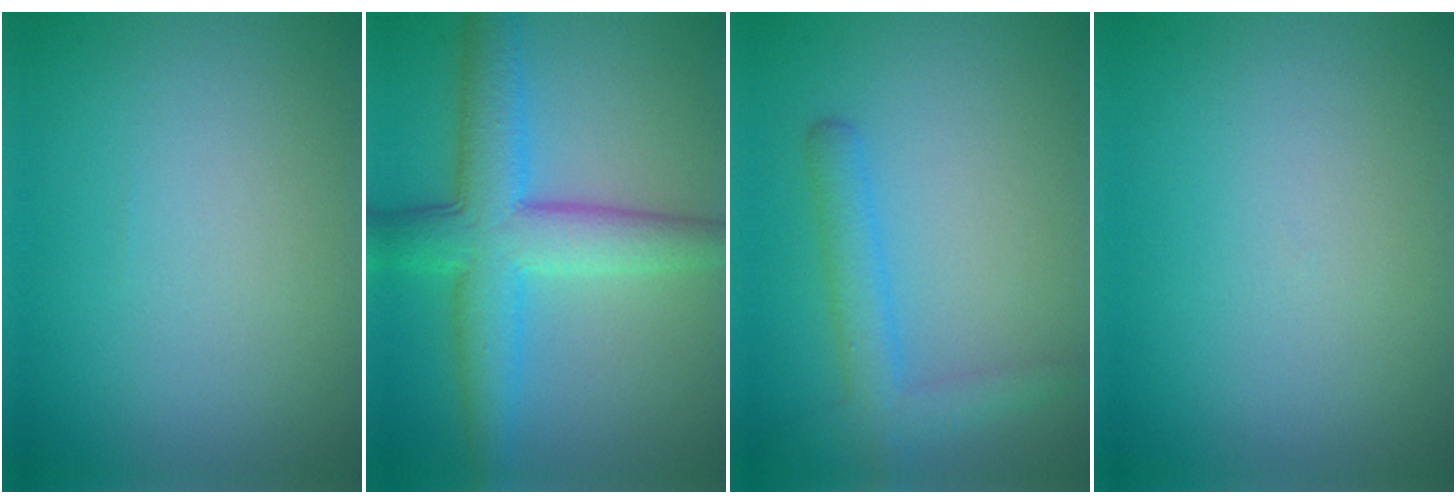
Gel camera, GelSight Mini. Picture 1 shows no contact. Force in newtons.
{"total": 6.9, "press": 6.9, "slide": 0.3}
{"total": 3.0, "press": 3.0, "slide": 0.2}
{"total": 0.0}